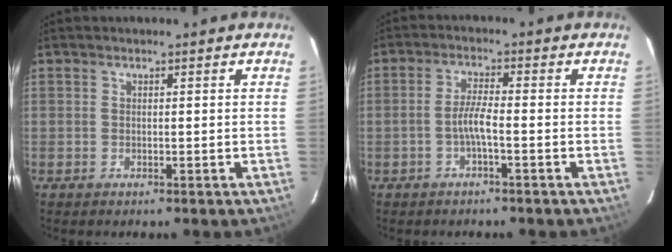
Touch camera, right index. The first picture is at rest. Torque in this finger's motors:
{"motor_torque": [0.65, -0.01, 0.36, 0.10]}